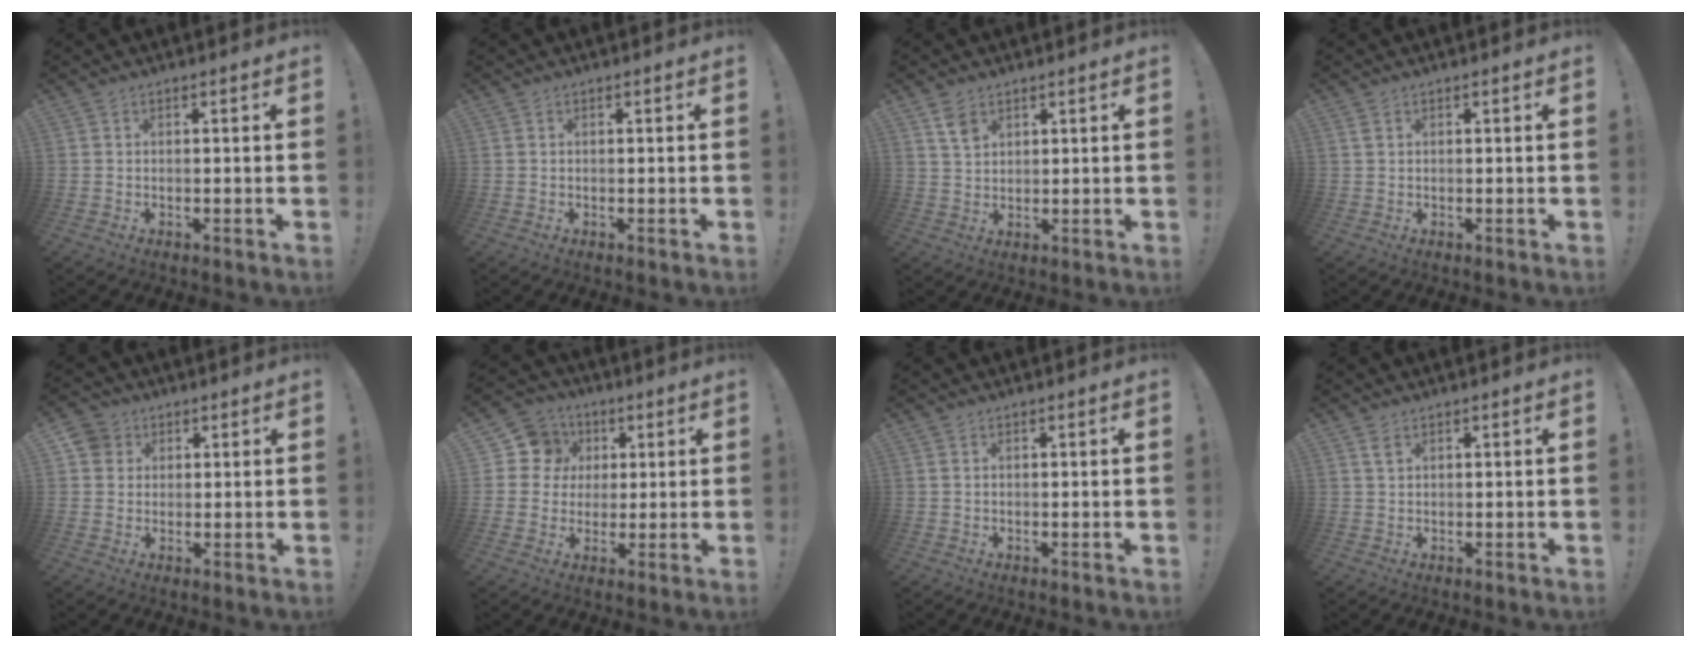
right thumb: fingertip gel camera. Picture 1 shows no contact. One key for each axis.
{"total": 0.0}
{"total": 4.3, "fx": 2.6, "fy": 2.6, "fz": 2.3, "tx": -0.030, "ty": -0.014, "tz": 0.047}
{"total": 0.9, "fx": 0.6, "fy": 0.4, "fz": 0.6, "tx": -0.008, "ty": -0.001, "tz": 0.009}
{"total": 5.0, "fx": 2.0, "fy": 4.4, "fz": 1.2, "tx": -0.019, "ty": -0.002, "tz": 0.038}
{"total": 9.9, "fx": 2.3, "fy": 9.4, "fz": 2.3, "tx": -0.034, "ty": -0.008, "tz": 0.052}
{"total": 0.5, "fx": 0.3, "fy": 0.3, "fz": 0.2, "tx": -0.012, "ty": 0.004, "tz": 0.008}
{"total": 2.0, "fx": 1.2, "fy": 0.9, "fz": 1.3, "tx": -0.016, "ty": -0.006, "tz": 0.018}